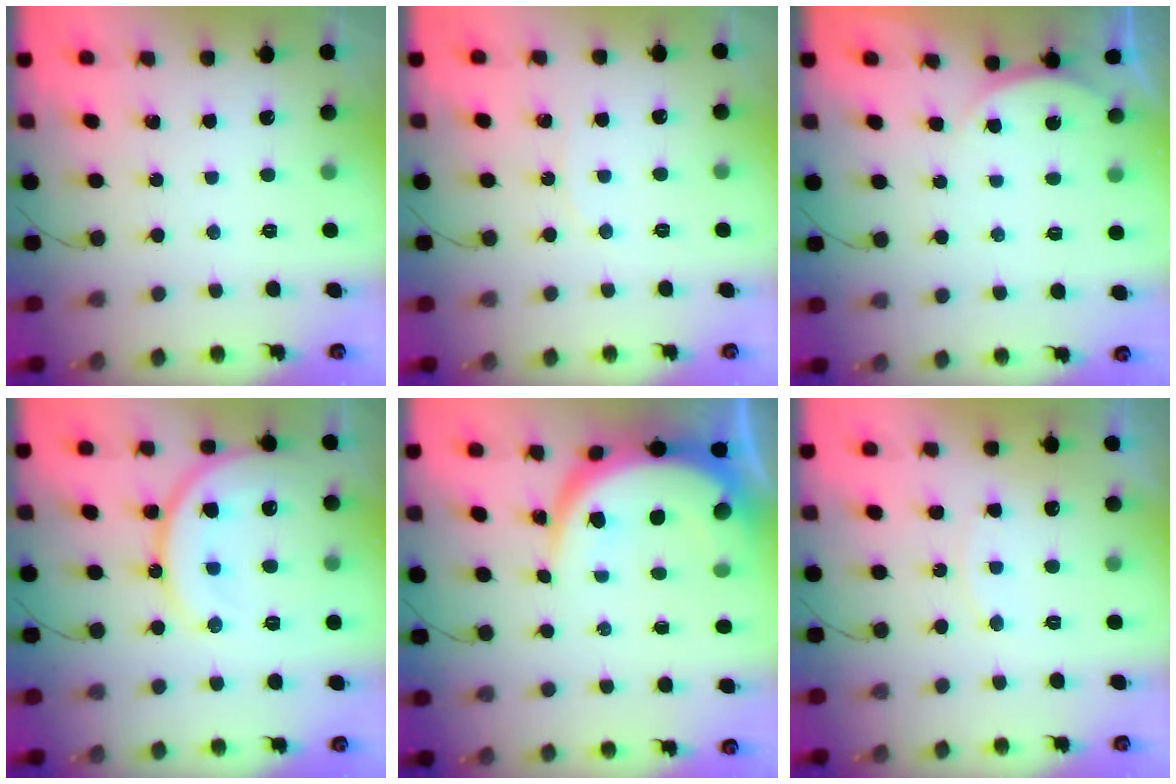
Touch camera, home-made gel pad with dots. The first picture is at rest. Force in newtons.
{"total": 4.4, "press": 3.7, "slide": 2.5}
{"total": 2.8, "press": 2.1, "slide": 1.7}
{"total": 16.7, "press": 16.6, "slide": 1.9}
{"total": 10.9, "press": 10.9, "slide": 0.9}
{"total": 3.9, "press": 3.8, "slide": 0.7}